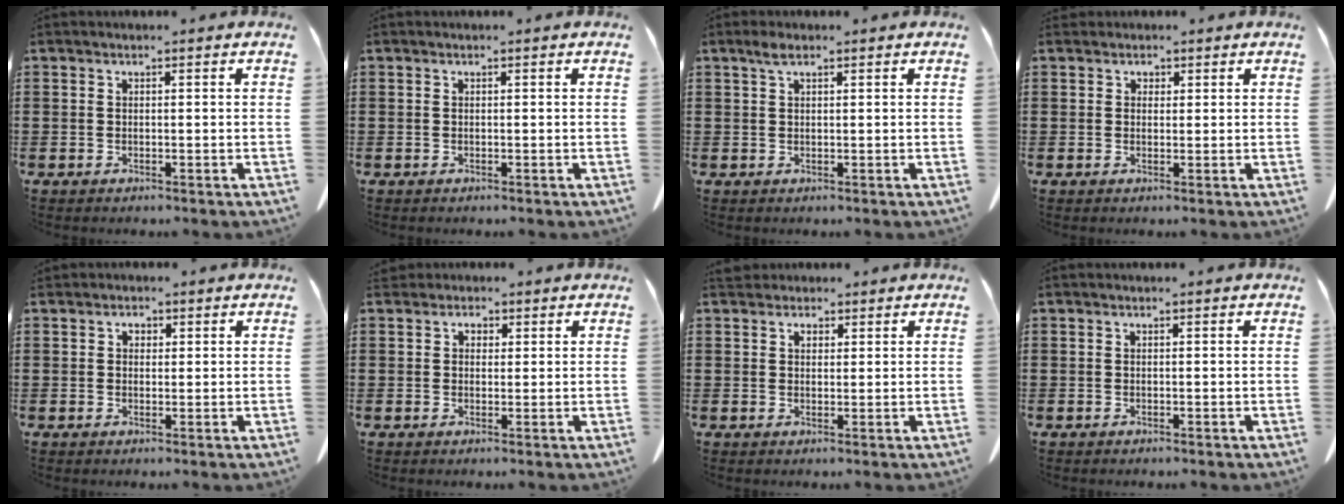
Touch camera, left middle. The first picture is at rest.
{"total": 0.0}
{"total": 1.7, "force": [0.9, 0.5, 1.4], "torque": [-0.030, 0.001, 0.016]}
{"total": 1.3, "force": [1.0, 0.8, 0.1], "torque": [0.003, -0.002, 0.019]}
{"total": 1.3, "force": [0.7, 1.0, 0.5], "torque": [-0.005, 0.000, 0.012]}
{"total": 1.9, "force": [1.2, 1.4, 0.4], "torque": [-0.006, 0.004, 0.022]}
{"total": 2.0, "force": [1.6, 1.2, 0.5], "torque": [-0.007, 0.003, 0.029]}
{"total": 0.0}